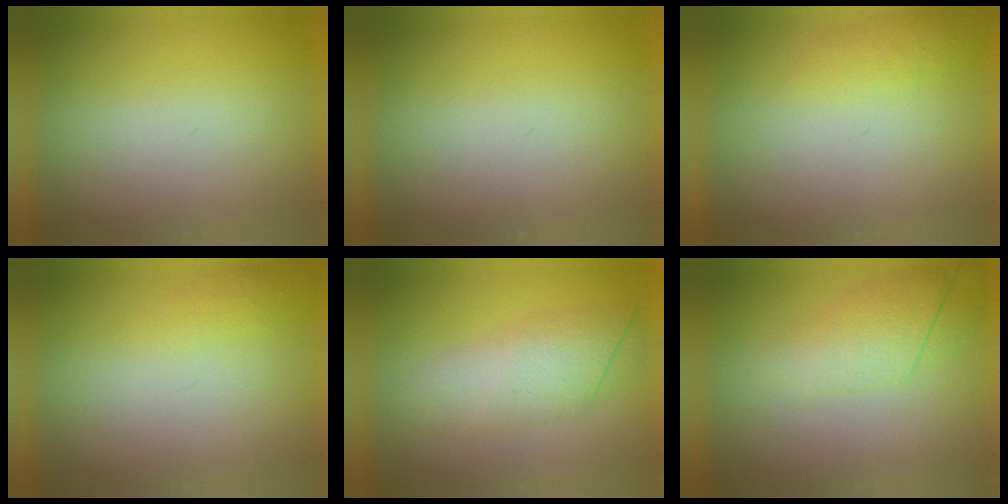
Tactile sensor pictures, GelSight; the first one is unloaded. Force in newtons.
{"total": 0.0}
{"total": 1.3}
{"total": 1.0}
{"total": 3.1}
{"total": 2.2}